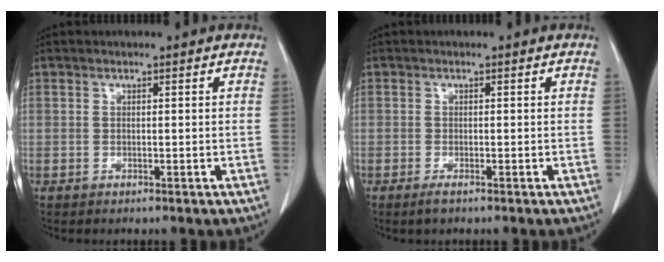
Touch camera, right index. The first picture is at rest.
{"total": 1.3, "force": [-1.0, 0.2, 0.8], "torque": [-0.021, -0.004, -0.016]}